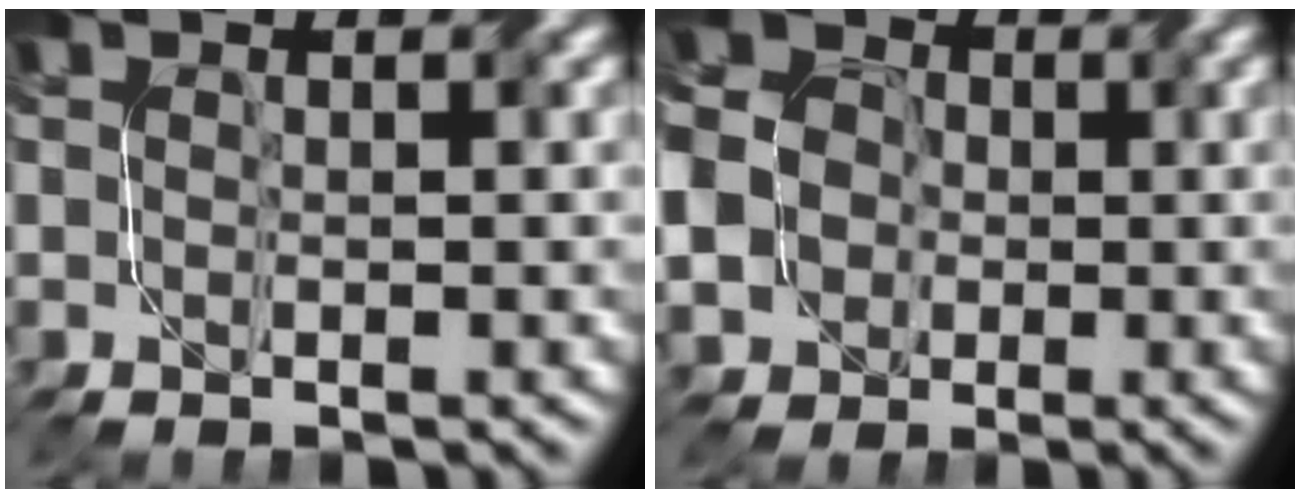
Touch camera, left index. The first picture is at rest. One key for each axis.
{"total": 10.2, "fx": -1.9, "fy": 9.4, "fz": 3.6, "tx": -0.100, "ty": -0.011, "tz": -0.055}